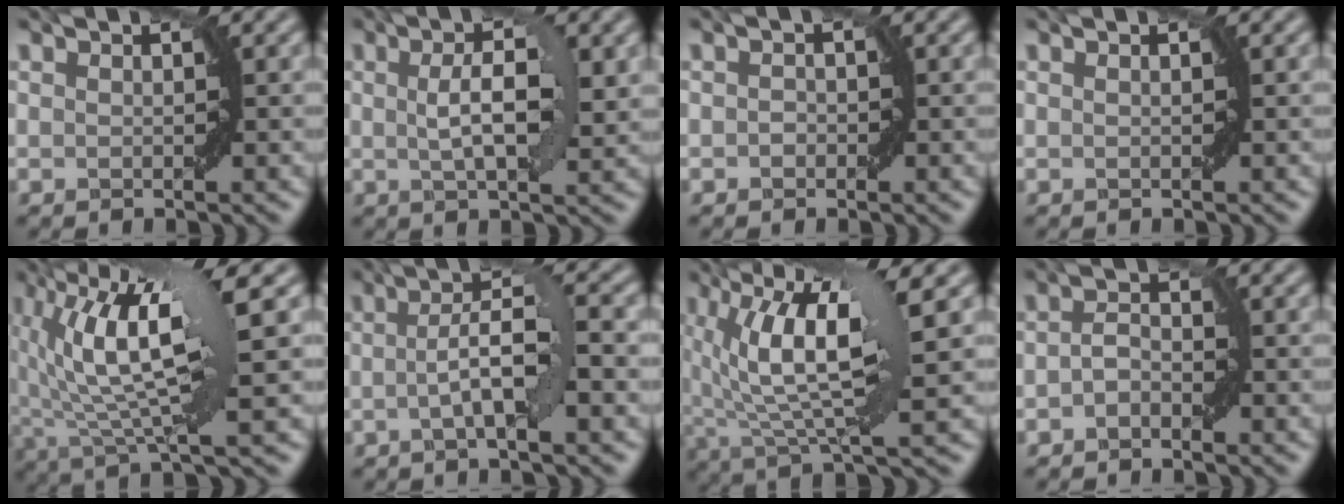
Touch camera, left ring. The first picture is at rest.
{"total": 5.5, "force": [1.0, 1.7, 5.1], "torque": [-0.084, 0.004, 0.015]}
{"total": 0.7, "force": [-0.2, 0.6, 0.4], "torque": [-0.005, -0.001, -0.005]}
{"total": 0.0}
{"total": 9.5, "force": [2.9, 2.1, 8.8], "torque": [-0.171, 0.009, 0.055]}
{"total": 4.8, "force": [-0.5, 0.7, 4.7], "torque": [-0.084, 0.011, -0.013]}
{"total": 9.2, "force": [3.2, 2.1, 8.3], "torque": [-0.158, 0.008, 0.061]}
{"total": 1.5, "force": [-0.8, 0.8, 1.1], "torque": [-0.021, 0.006, -0.018]}